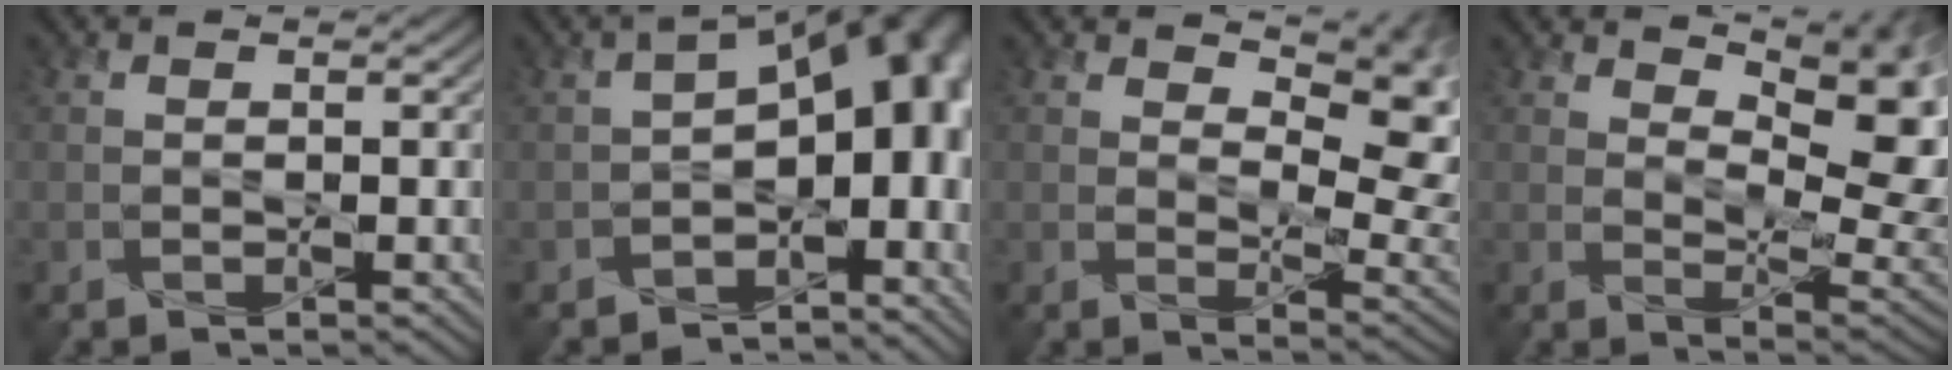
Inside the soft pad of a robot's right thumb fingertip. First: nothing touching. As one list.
[{"total": 15.0, "force": [-3.5, 8.9, 11.6], "torque": [-0.130, -0.033, -0.027]}, {"total": 12.6, "force": [5.7, 6.4, 9.2], "torque": [-0.127, -0.005, 0.093]}, {"total": 13.3, "force": [5.7, 5.9, 10.5], "torque": [-0.155, 0.011, 0.086]}]